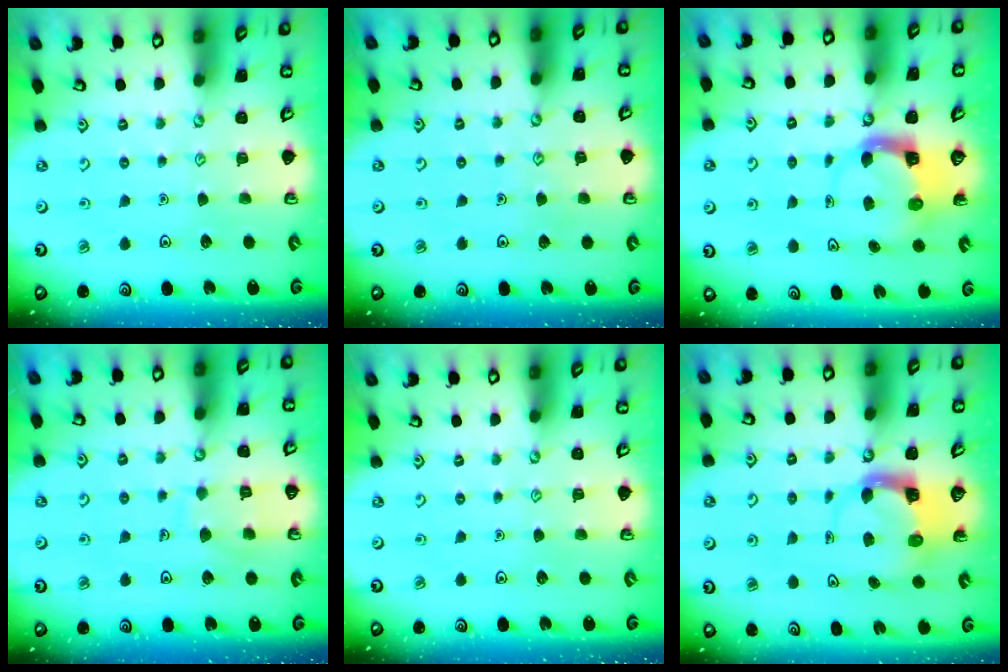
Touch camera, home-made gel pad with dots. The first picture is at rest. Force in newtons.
{"total": 4.0, "press": 4.0, "slide": 0.4}
{"total": 3.9, "press": 3.9, "slide": 0.6}
{"total": 7.2, "press": 7.1, "slide": 0.7}
{"total": 0.0}
{"total": 3.8, "press": 3.7, "slide": 0.5}